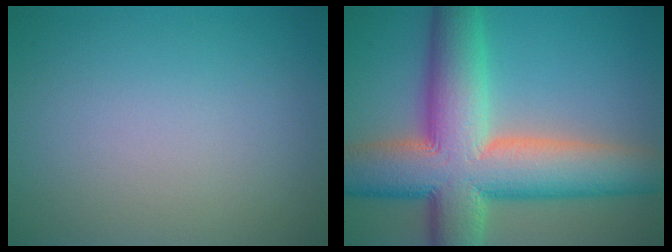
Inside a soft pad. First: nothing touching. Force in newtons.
{"total": 13.8, "press": 13.8, "slide": 0.5}